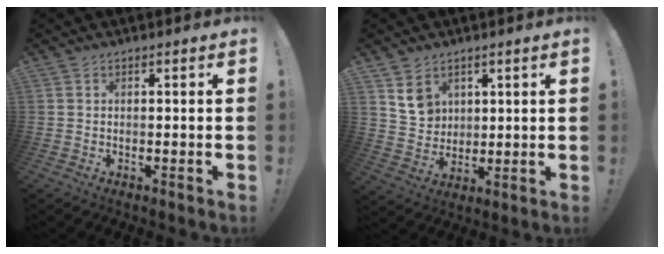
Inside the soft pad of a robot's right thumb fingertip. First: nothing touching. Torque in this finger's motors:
{"motor_torque": [0.06, 0.12, 0.43, 0.26, 0.01]}